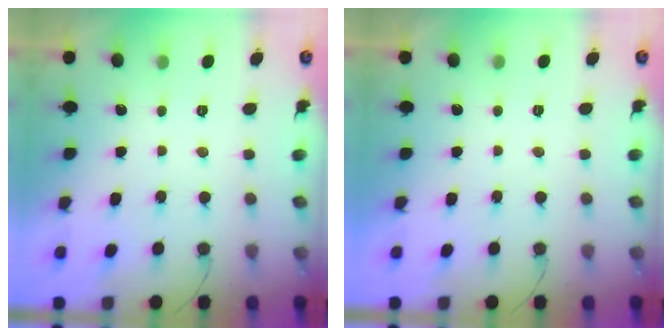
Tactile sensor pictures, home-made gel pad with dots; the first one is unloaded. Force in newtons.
{"total": 1.8, "press": 1.8, "slide": 0.0}